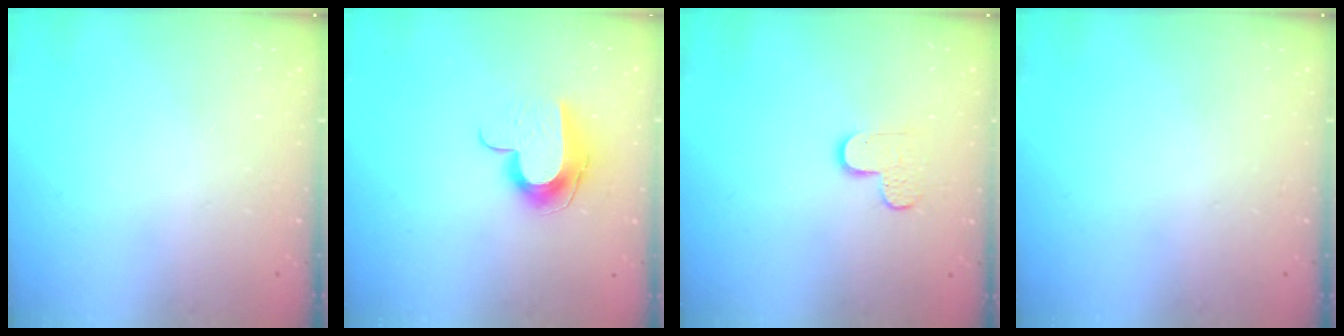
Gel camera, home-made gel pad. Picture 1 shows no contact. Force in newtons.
{"total": 10.2, "press": 10.2, "slide": 0.6}
{"total": 4.9, "press": 4.9, "slide": 0.2}
{"total": 0.0}